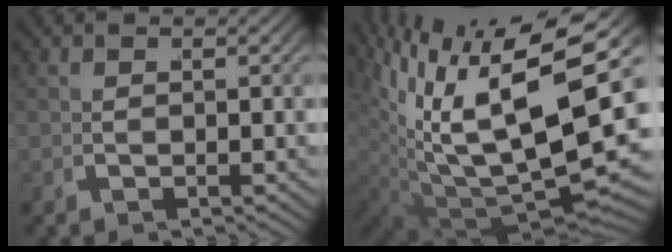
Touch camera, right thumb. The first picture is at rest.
{"total": 18.5, "force": [0.3, 10.2, 15.4], "torque": [-0.271, -0.051, 0.030]}